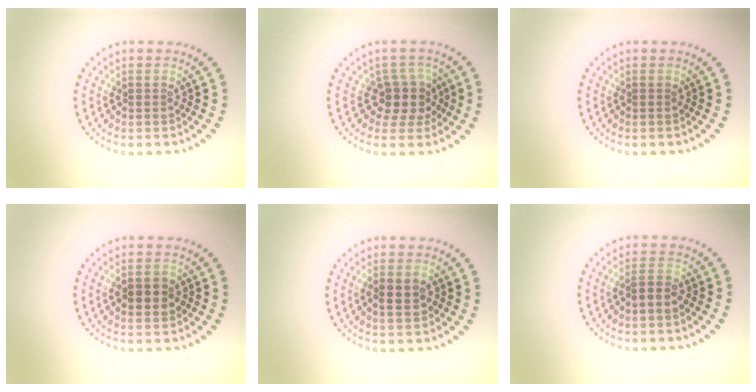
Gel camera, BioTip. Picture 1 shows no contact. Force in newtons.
{"total": 3.0, "press": 2.3, "slide": 1.8}
{"total": 0.0}
{"total": 3.0, "press": 3.0, "slide": 0.0}
{"total": 2.1, "press": 2.1, "slide": 0.3}
{"total": 1.7, "press": 1.5, "slide": 0.7}